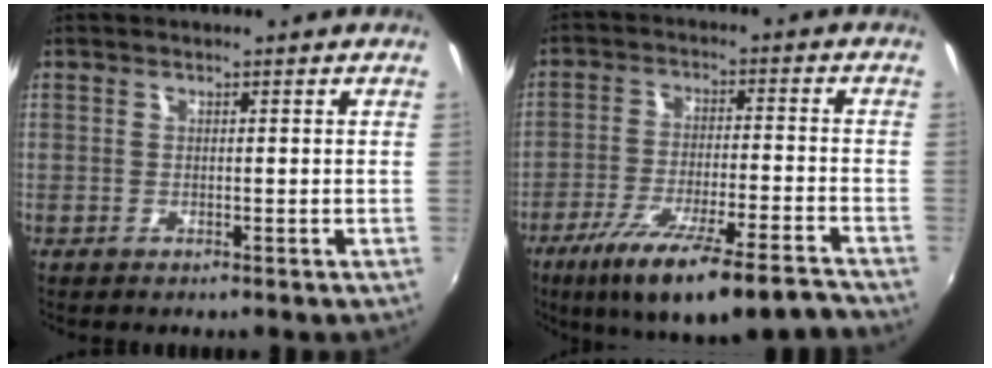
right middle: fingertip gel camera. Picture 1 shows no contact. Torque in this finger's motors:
{"motor_torque": [1.12, -1.02, 0.26, 0.11]}